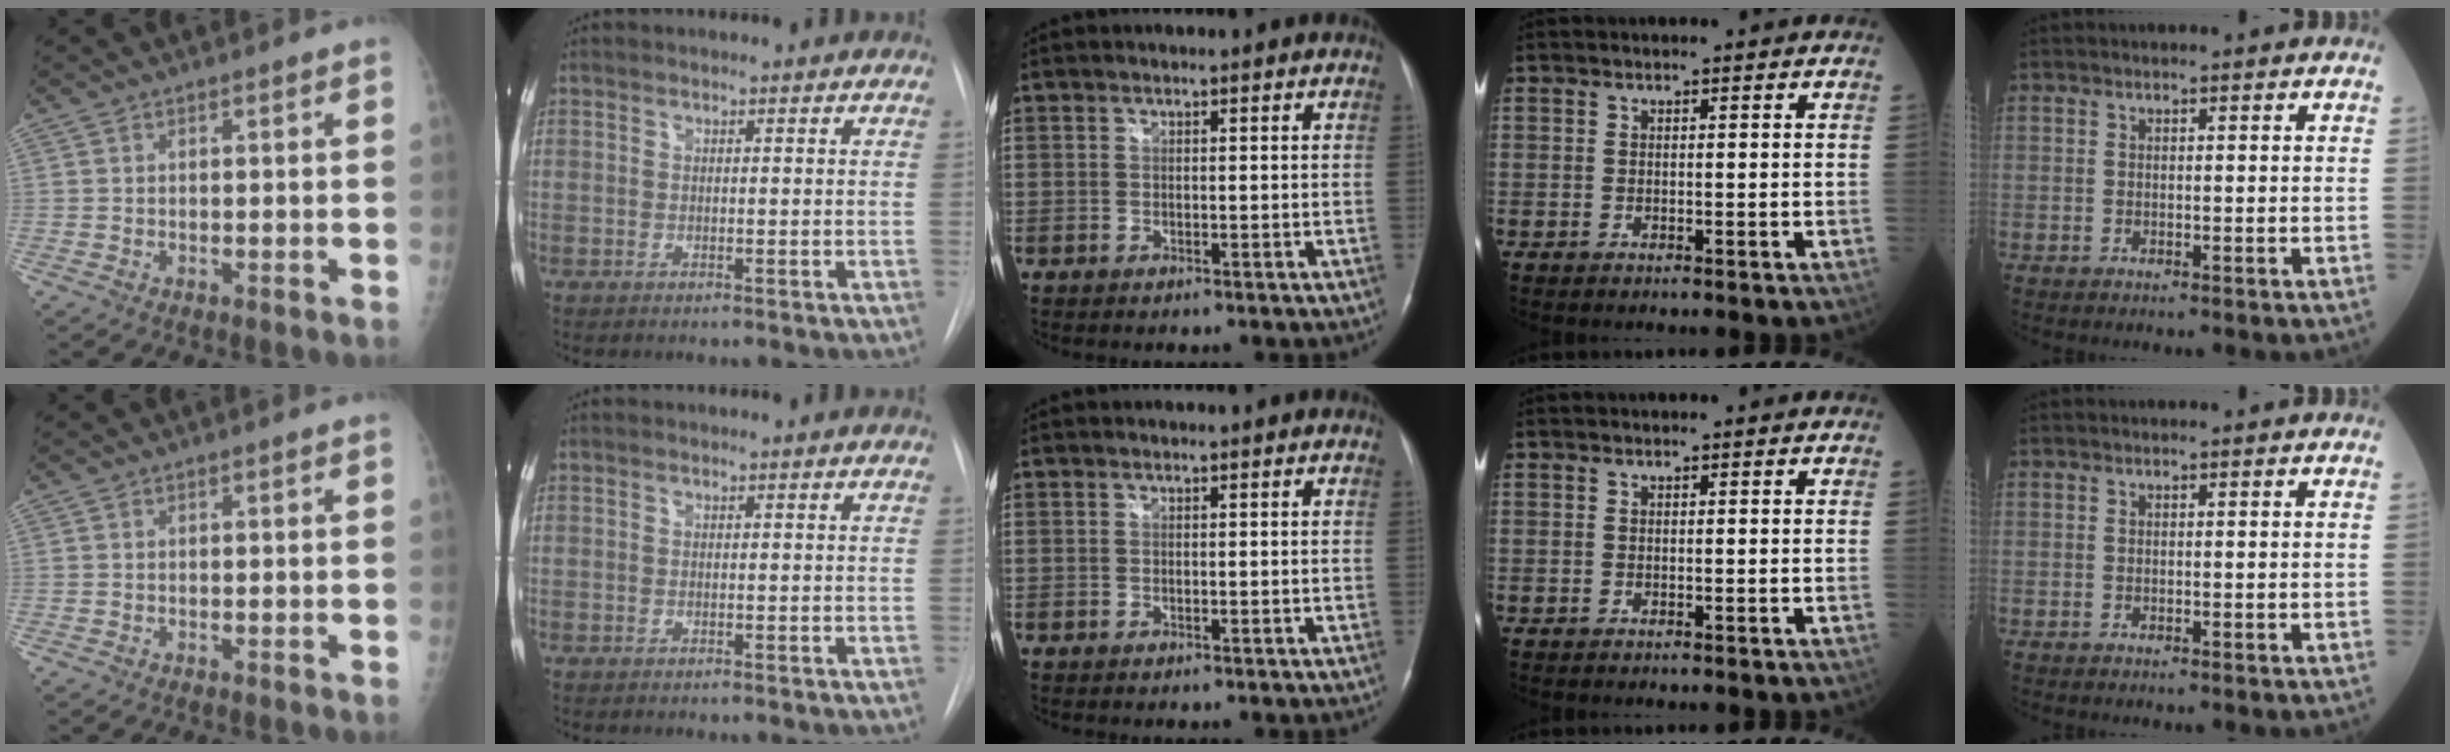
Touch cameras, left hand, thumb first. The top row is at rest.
{}